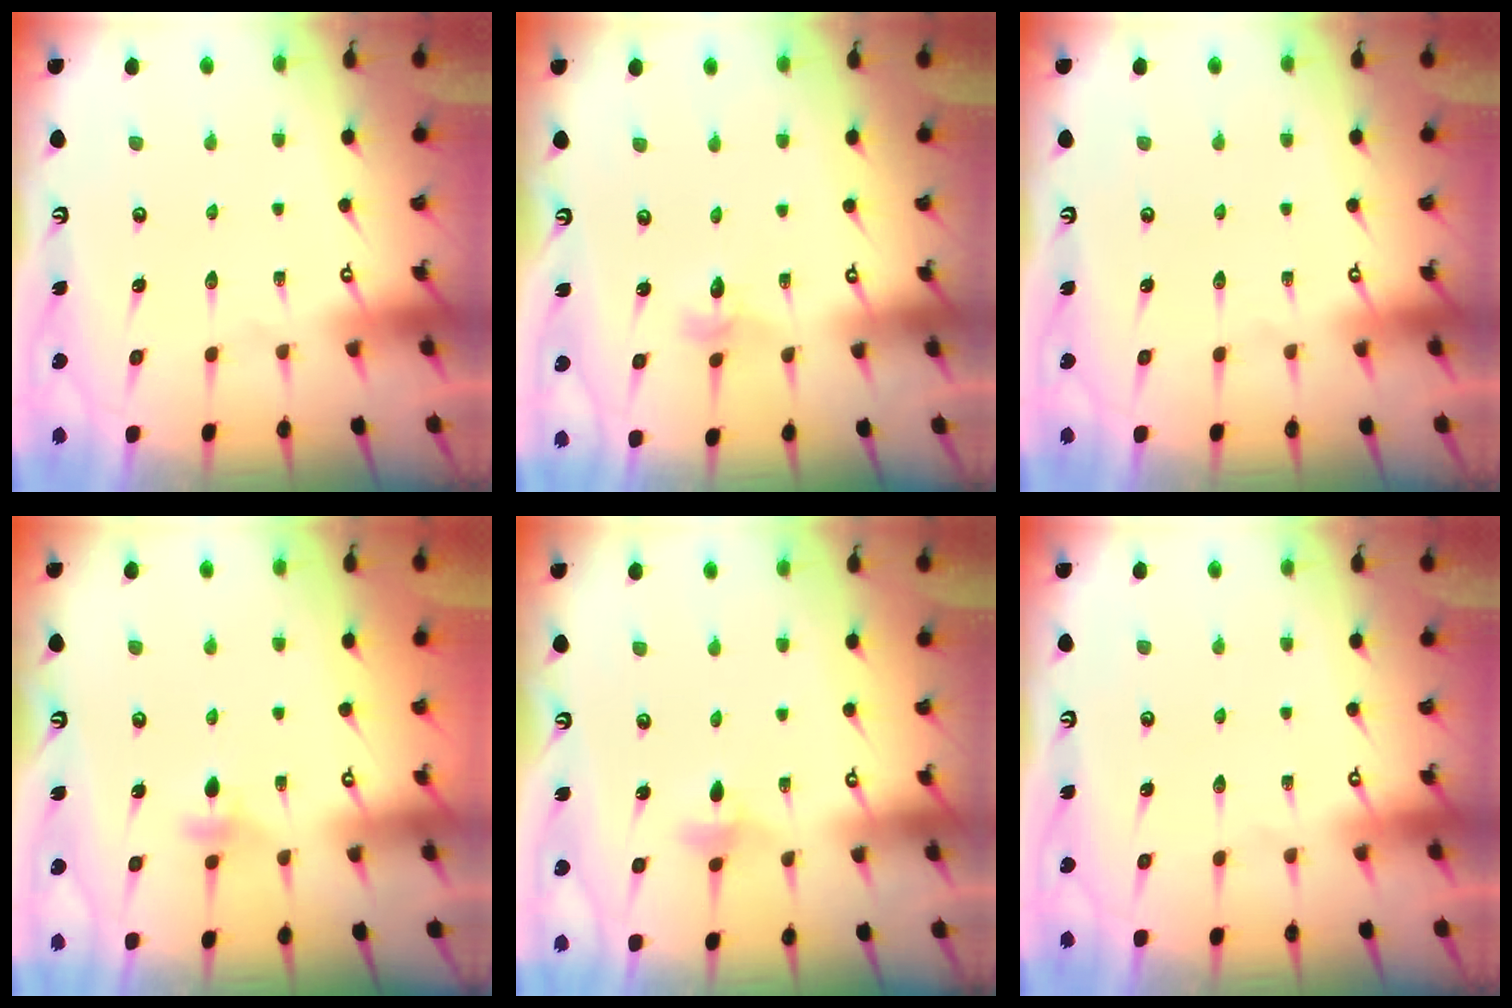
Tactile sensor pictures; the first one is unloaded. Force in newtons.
{"total": 2.2, "press": 2.2, "slide": 0.2}
{"total": 0.0}
{"total": 3.6, "press": 3.5, "slide": 1.0}
{"total": 3.6, "press": 3.5, "slide": 0.7}
{"total": 0.0}